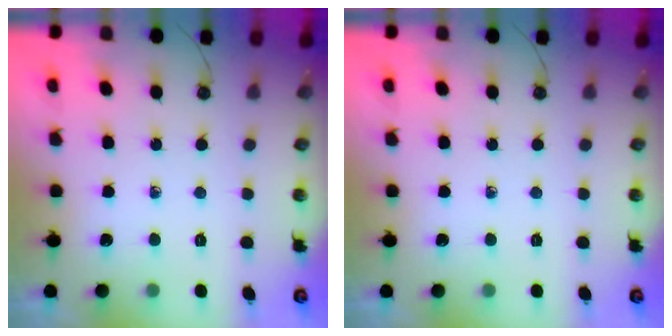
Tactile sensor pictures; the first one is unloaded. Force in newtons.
{"total": 0.0}